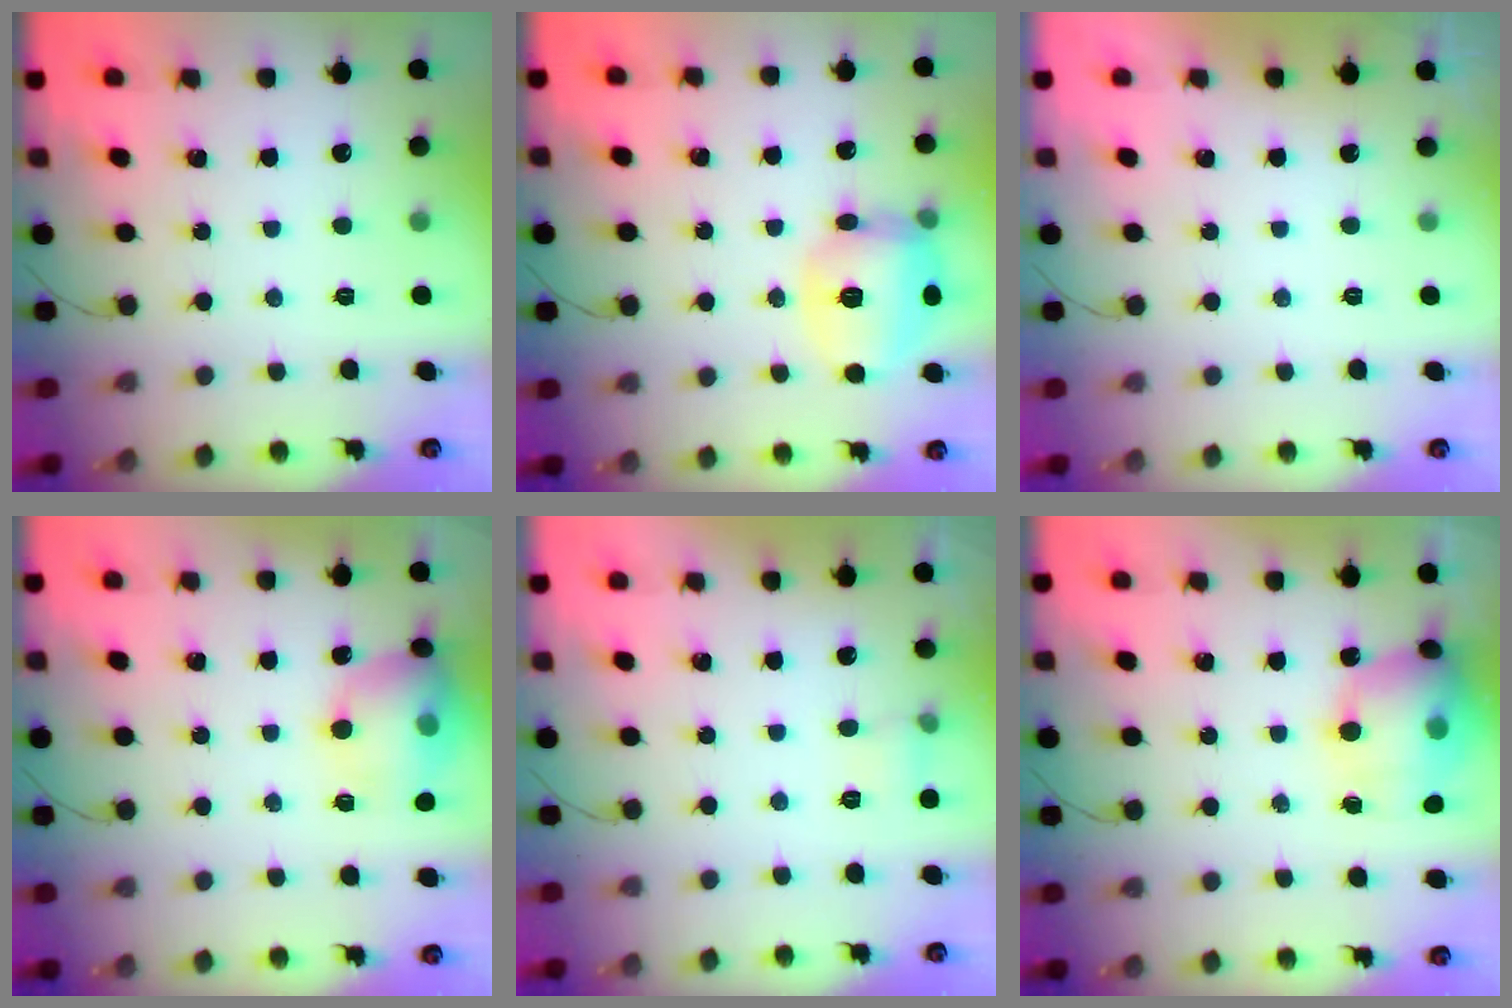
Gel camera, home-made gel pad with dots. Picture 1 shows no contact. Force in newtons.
{"total": 15.6, "press": 15.5, "slide": 1.3}
{"total": 0.0}
{"total": 13.2, "press": 13.0, "slide": 2.1}
{"total": 4.8, "press": 4.7, "slide": 1.2}
{"total": 16.4, "press": 16.2, "slide": 2.9}